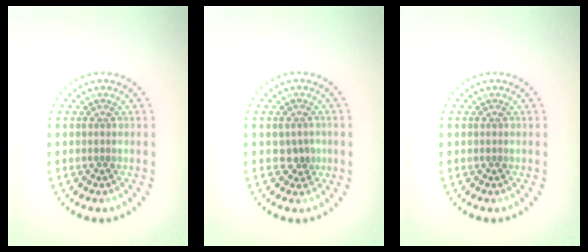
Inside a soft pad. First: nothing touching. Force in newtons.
{"total": 1.4, "press": 1.2, "slide": 0.7}
{"total": 0.0}